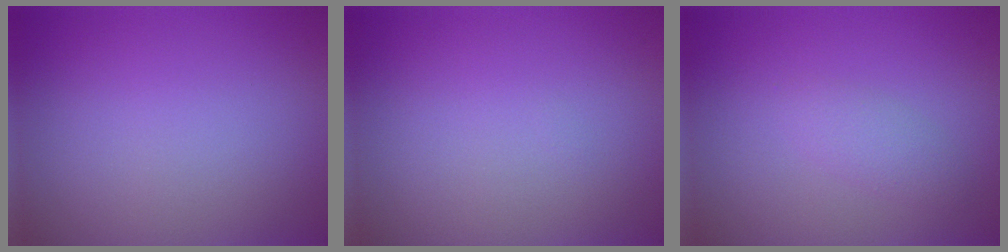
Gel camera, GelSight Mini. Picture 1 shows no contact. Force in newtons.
{"total": 0.0}
{"total": 1.4, "press": 1.4, "slide": 0.1}